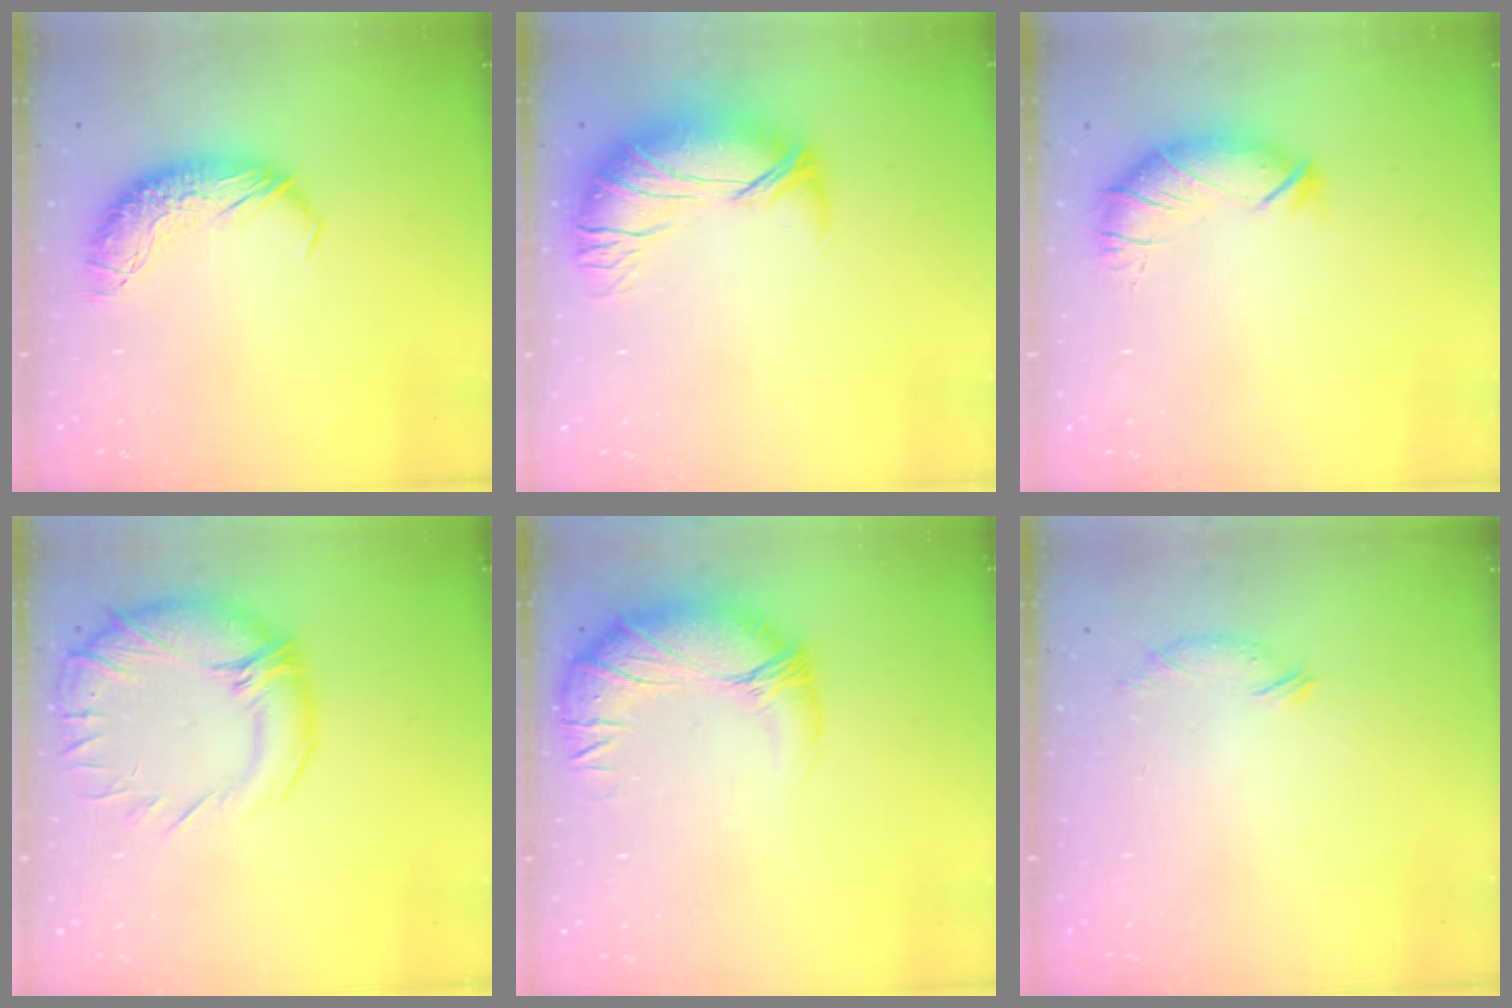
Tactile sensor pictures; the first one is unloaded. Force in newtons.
{"total": 2.5, "press": 0.1, "slide": 2.5}
{"total": 3.2, "press": 2.5, "slide": 2.0}
{"total": 7.1, "press": 5.7, "slide": 4.2}
{"total": 4.8, "press": 3.2, "slide": 3.6}
{"total": 5.0, "press": 5.0, "slide": 0.7}